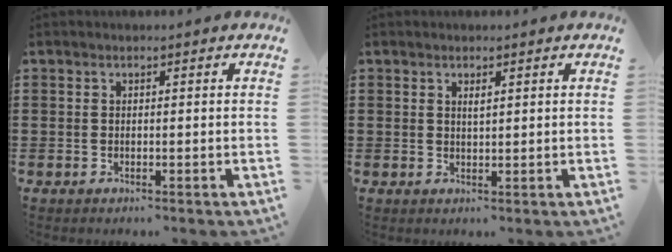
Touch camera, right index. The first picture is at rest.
{"total": 1.1, "force": [0.5, 0.2, 1.0], "torque": [-0.020, 0.001, 0.008]}